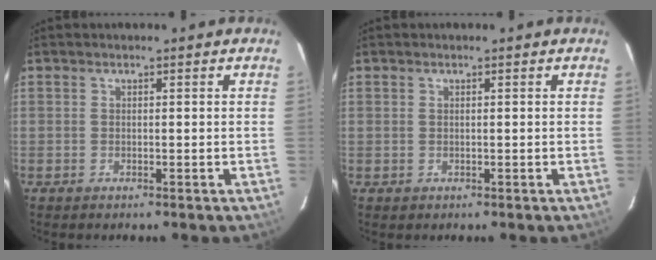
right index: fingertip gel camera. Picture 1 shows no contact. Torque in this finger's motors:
{"motor_torque": [-0.29, 0.05, -0.63, -0.21]}